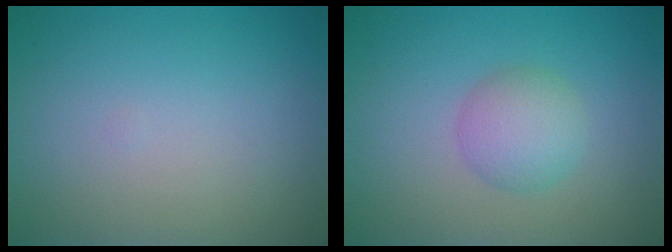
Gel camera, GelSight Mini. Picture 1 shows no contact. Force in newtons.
{"total": 2.9, "press": 2.9, "slide": 0.1}